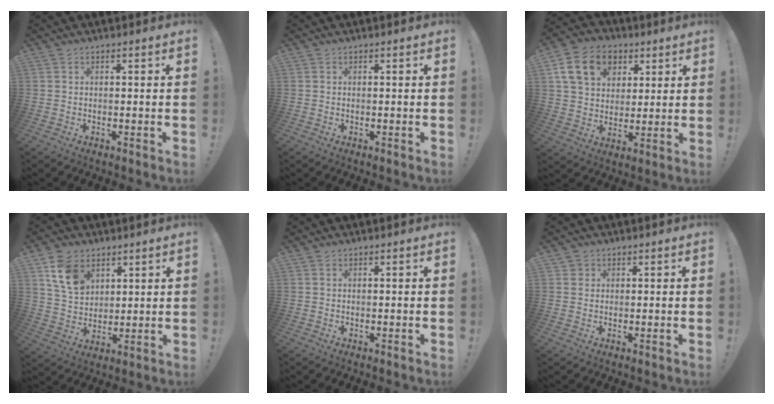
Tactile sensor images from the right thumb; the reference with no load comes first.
{"total": 0.0}
{"total": 16.2, "force": [6.6, 12.1, 8.6], "torque": [-0.128, -0.020, 0.128]}
{"total": 11.1, "force": [5.9, 7.7, 5.5], "torque": [-0.088, -0.021, 0.116]}
{"total": 0.0}
{"total": 1.4, "force": [0.7, 1.2, 0.1], "torque": [0.004, -0.004, 0.013]}